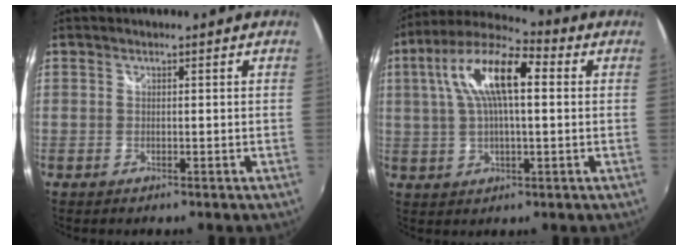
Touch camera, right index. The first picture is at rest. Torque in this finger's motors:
{"motor_torque": [0.50, 0.00, 0.51, 0.21]}